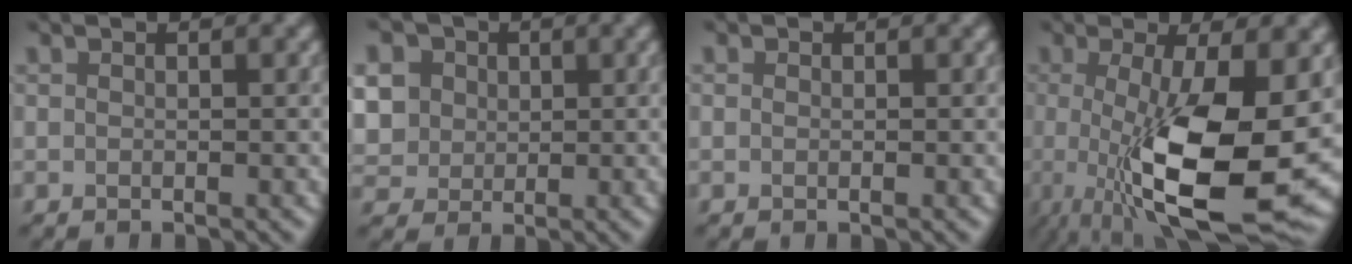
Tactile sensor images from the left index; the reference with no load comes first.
{"total": 5.3, "force": [1.0, 5.0, 1.2], "torque": [-0.049, 0.021, 0.025]}
{"total": 0.8, "force": [-0.5, -0.2, -0.5], "torque": [0.005, -0.003, 0.002]}
{"total": 11.7, "force": [-1.9, 3.3, 11.1], "torque": [-0.179, -0.023, -0.019]}